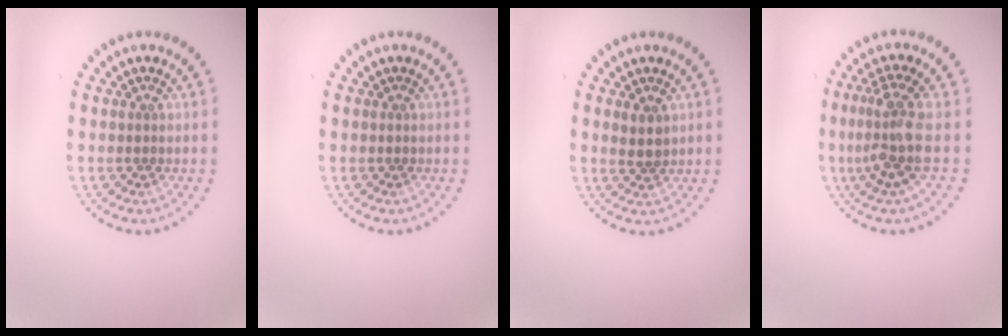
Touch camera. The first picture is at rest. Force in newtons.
{"total": 0.0}
{"total": 1.8, "press": 1.6, "slide": 0.8}
{"total": 3.7, "press": 2.8, "slide": 2.4}